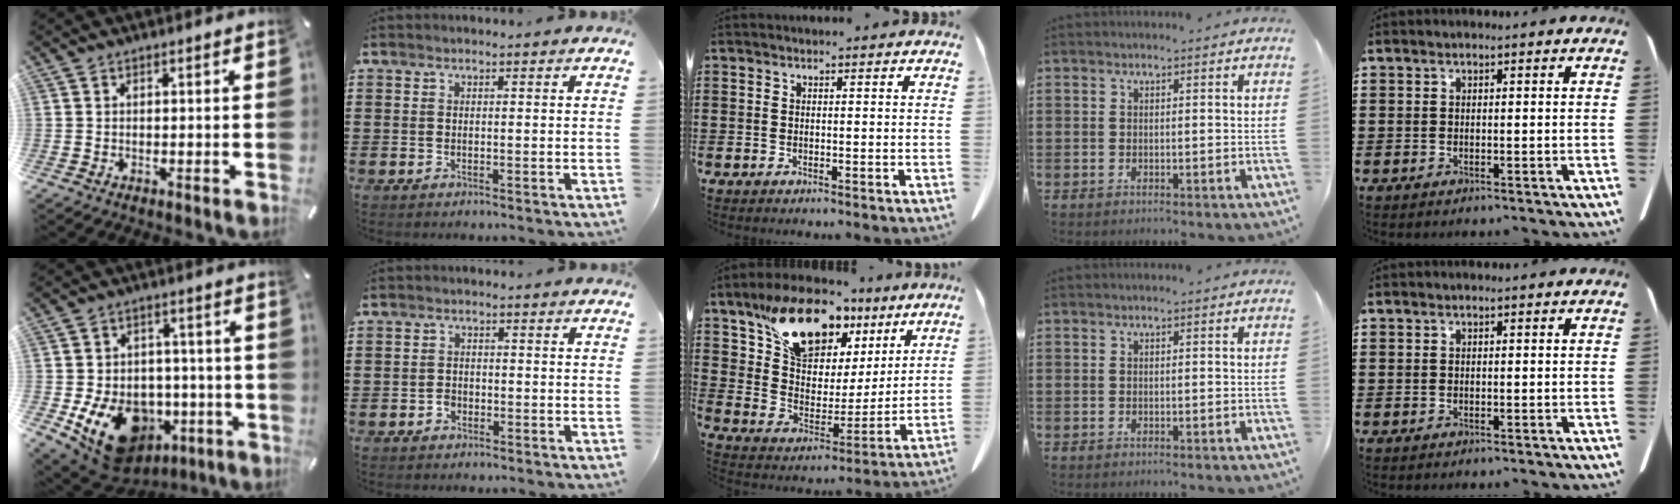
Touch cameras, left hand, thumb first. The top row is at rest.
{"thumb": {"total": 16.6, "force": [-6.1, 12.2, 9.4], "torque": [-0.153, 0.035, -0.083]}, "index": {"total": 1.3, "force": [-0.8, 1.0, 0.3], "torque": [-0.010, 0.000, -0.018]}, "middle": {"total": 15.1, "force": [11.0, 7.5, 7.3], "torque": [-0.162, -0.052, 0.197]}}